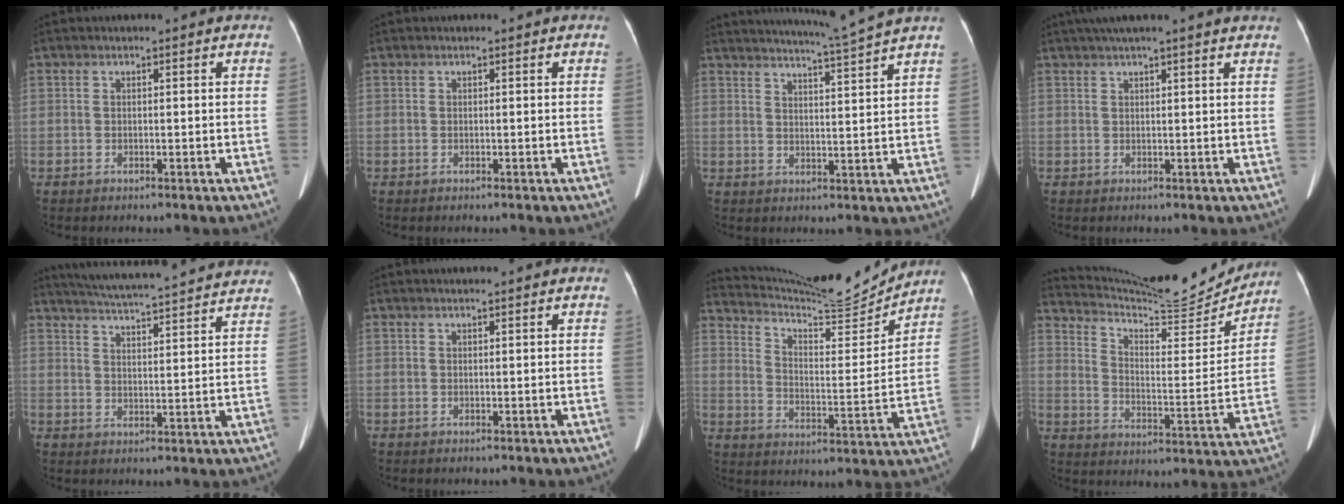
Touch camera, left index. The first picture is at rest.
{"total": 0.0}
{"total": 8.7, "force": [7.8, -2.7, 2.7], "torque": [-0.050, -0.028, 0.112]}
{"total": 8.3, "force": [6.9, -0.6, 4.5], "torque": [-0.069, 0.035, 0.085]}
{"total": 22.1, "force": [20.4, 1.5, 8.3], "torque": [-0.139, 0.005, 0.265]}
{"total": 1.5, "force": [1.4, -0.1, 0.6], "torque": [-0.010, 0.013, 0.021]}
{"total": 17.0, "force": [16.4, 0.3, 4.5], "torque": [-0.093, -0.035, 0.246]}
{"total": 20.3, "force": [19.4, 1.7, 5.9], "torque": [-0.106, -0.043, 0.275]}